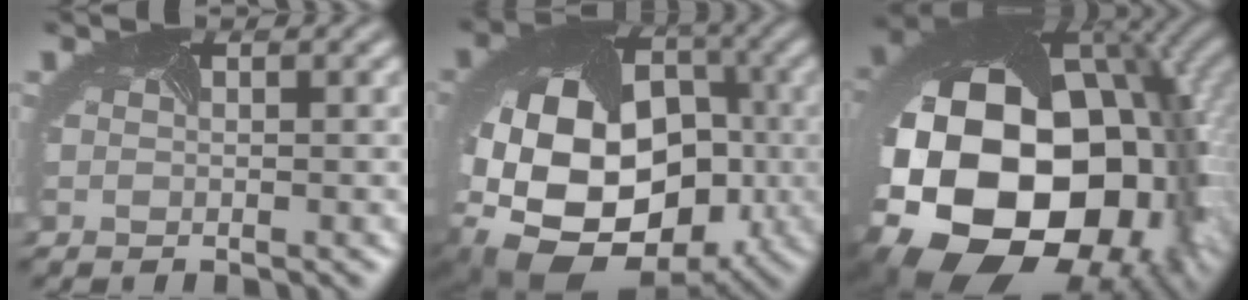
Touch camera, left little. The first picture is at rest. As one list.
[{"total": 19.8, "force": [-3.6, 15.6, 11.6], "torque": [-0.228, -0.045, -0.064]}, {"total": 22.9, "force": [-3.1, 16.8, 15.3], "torque": [-0.288, -0.062, -0.057]}]